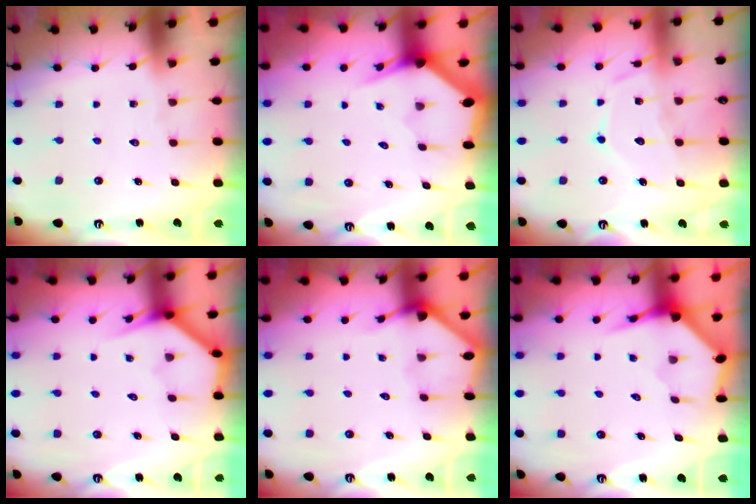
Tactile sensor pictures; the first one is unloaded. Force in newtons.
{"total": 2.9, "press": 2.9, "slide": 0.0}
{"total": 11.5, "press": 11.5, "slide": 0.9}
{"total": 3.9, "press": 3.9, "slide": 0.2}
{"total": 2.2, "press": 2.2, "slide": 0.1}
{"total": 4.0, "press": 3.9, "slide": 0.4}